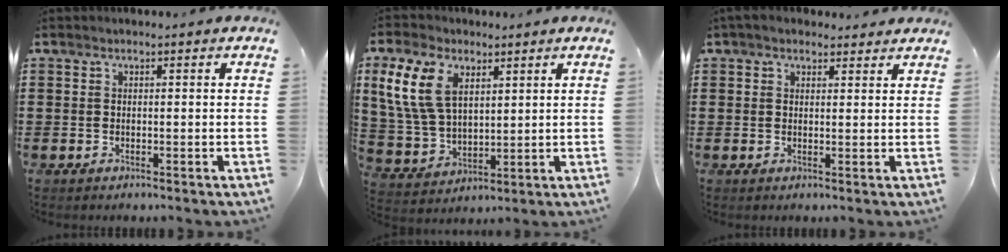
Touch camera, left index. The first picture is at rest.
{"total": 10.3, "force": [4.7, 6.4, 6.6], "torque": [-0.175, 0.009, 0.084]}
{"total": 3.6, "force": [3.2, 1.2, 1.2], "torque": [-0.032, -0.002, 0.061]}